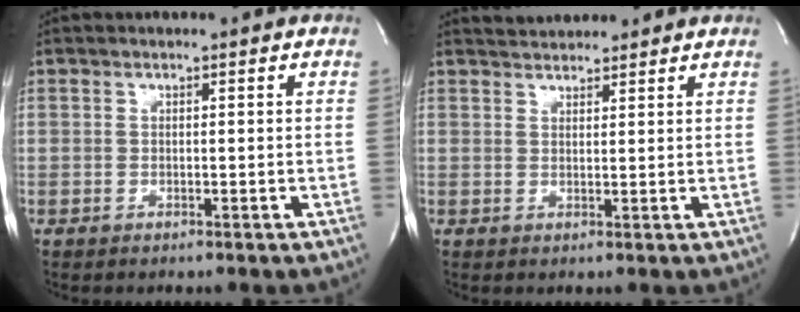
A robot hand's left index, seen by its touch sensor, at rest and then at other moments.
{"total": 3.4, "force": [3.3, 0.8, 0.3], "torque": [-0.008, 0.025, 0.053]}